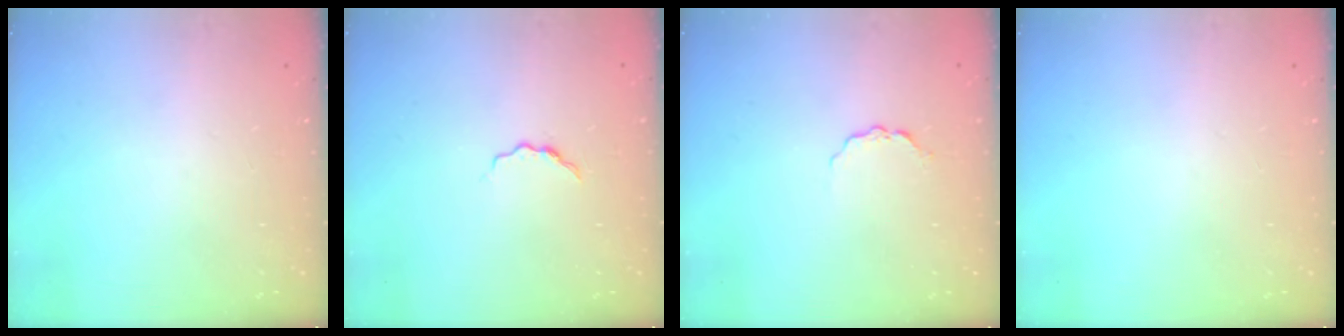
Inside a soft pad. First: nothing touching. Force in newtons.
{"total": 4.7, "press": 4.6, "slide": 0.7}
{"total": 3.4, "press": 3.3, "slide": 0.5}
{"total": 0.0}